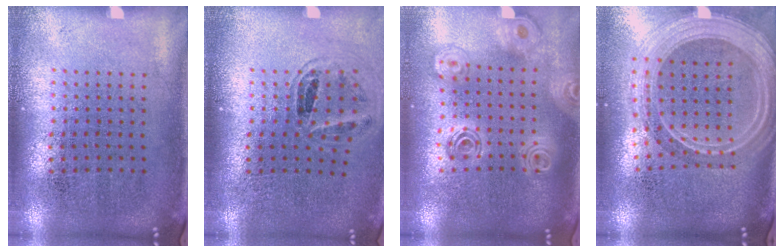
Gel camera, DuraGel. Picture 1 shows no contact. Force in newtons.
{"total": 0.9, "press": 0.9, "slide": 0.2}
{"total": 2.0, "press": 1.7, "slide": 1.2}
{"total": 2.7, "press": 2.2, "slide": 1.5}